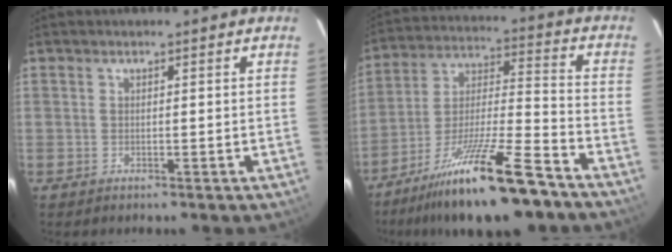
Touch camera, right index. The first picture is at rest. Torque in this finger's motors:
{"motor_torque": [1.42, -0.72, 0.98, 0.21]}